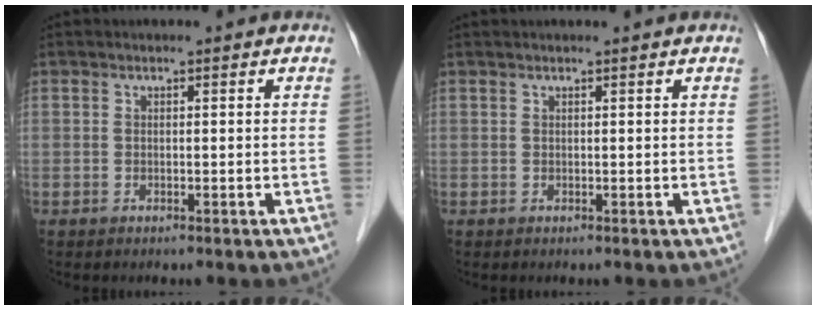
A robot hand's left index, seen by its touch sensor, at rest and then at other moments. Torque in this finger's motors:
{"motor_torque": [0.50, -0.50, 0.06, -0.01]}